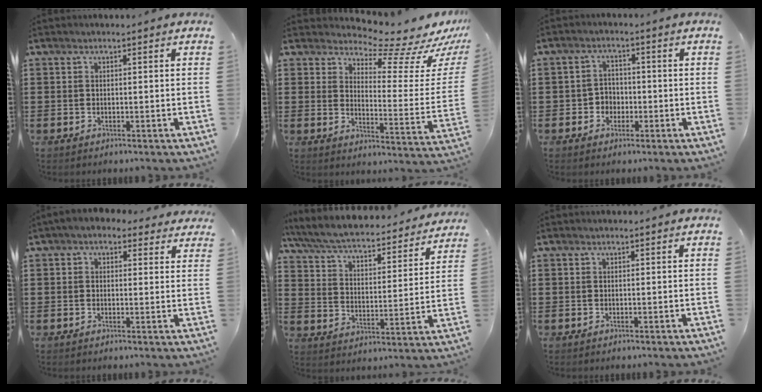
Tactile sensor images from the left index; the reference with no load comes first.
{"total": 9.6, "force": [8.5, 1.5, 4.2], "torque": [-0.078, -0.077, 0.142]}
{"total": 2.8, "force": [-1.3, 2.4, 0.8], "torque": [-0.024, 0.006, -0.029]}
{"total": 2.4, "force": [1.6, 1.5, 1.0], "torque": [-0.019, 0.000, 0.025]}
{"total": 5.9, "force": [5.6, 0.3, 2.0], "torque": [-0.065, -0.044, 0.091]}
{"total": 0.0}